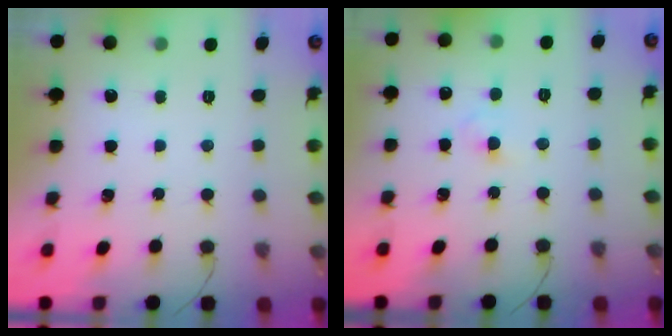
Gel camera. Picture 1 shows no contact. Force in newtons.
{"total": 2.5, "press": 2.3, "slide": 1.0}